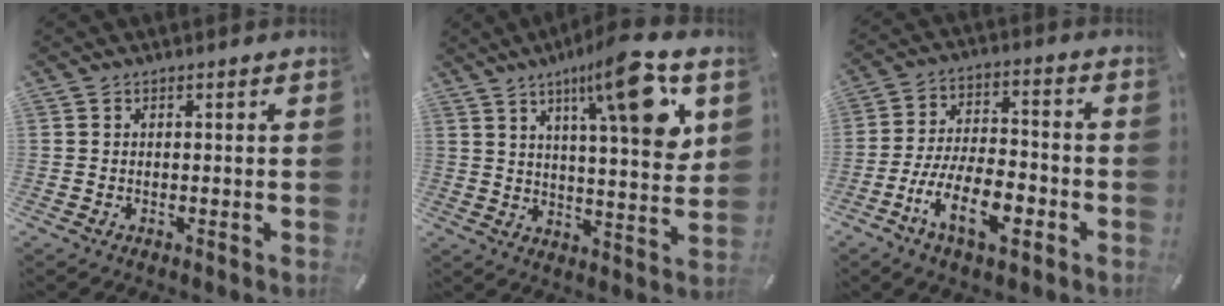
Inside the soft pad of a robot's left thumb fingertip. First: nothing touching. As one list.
[{"total": 16.2, "force": [8.9, 3.4, 13.1], "torque": [-0.194, -0.042, 0.132]}, {"total": 14.0, "force": [-6.9, 6.4, 10.4], "torque": [-0.207, 0.028, -0.124]}]